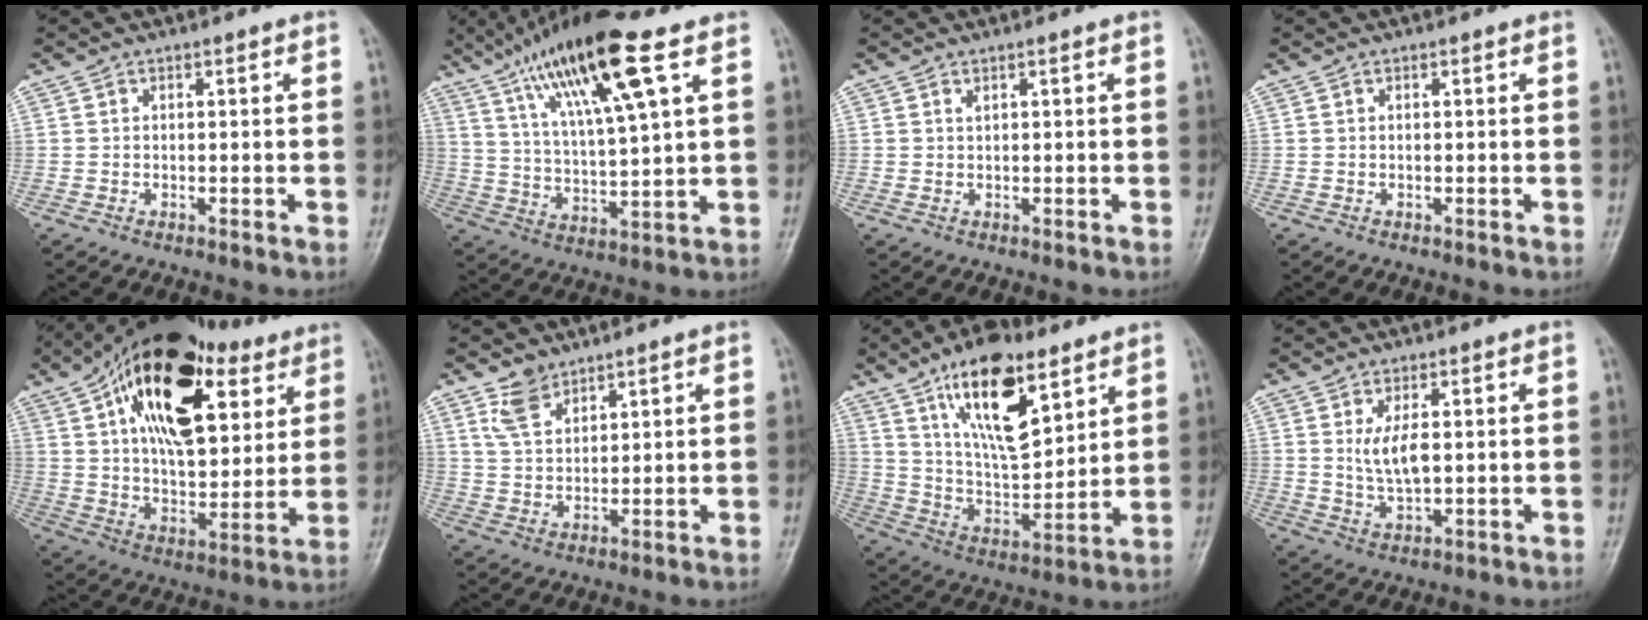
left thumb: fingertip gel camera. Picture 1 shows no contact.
{"total": 18.9, "force": [9.8, 3.4, 15.8], "torque": [-0.281, -0.016, 0.180]}
{"total": 1.0, "force": [0.4, 0.4, 0.9], "torque": [-0.018, 0.006, 0.013]}
{"total": 0.0}
{"total": 27.4, "force": [11.5, 14.4, 20.3], "torque": [-0.300, -0.007, 0.186]}
{"total": 5.1, "force": [3.7, 2.8, 2.2], "torque": [-0.029, -0.024, 0.080]}
{"total": 18.6, "force": [10.2, 7.6, 13.6], "torque": [-0.202, -0.047, 0.187]}
{"total": 6.0, "force": [1.0, 2.8, 5.3], "torque": [-0.096, -0.008, 0.023]}